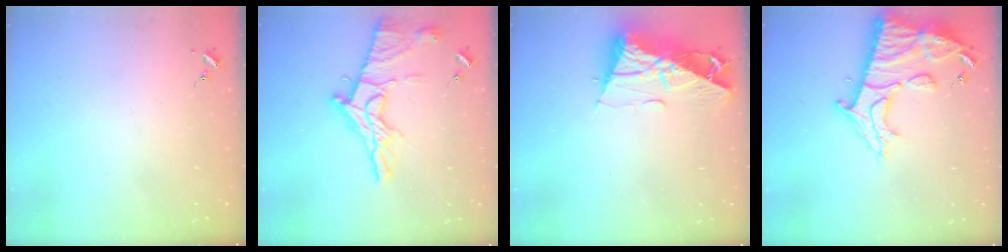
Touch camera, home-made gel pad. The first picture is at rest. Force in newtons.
{"total": 18.5, "press": 18.4, "slide": 1.5}
{"total": 14.4, "press": 14.3, "slide": 1.4}
{"total": 20.1, "press": 20.0, "slide": 1.7}